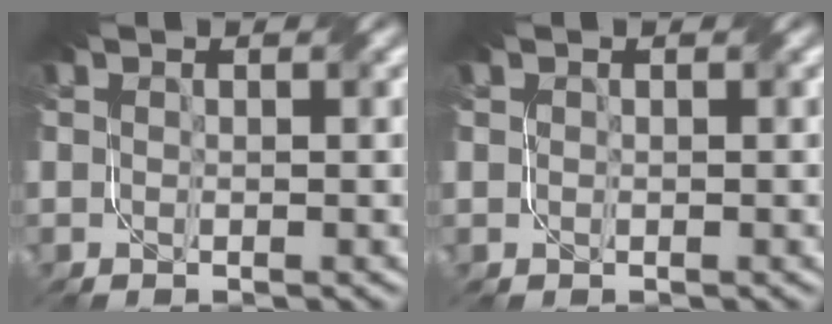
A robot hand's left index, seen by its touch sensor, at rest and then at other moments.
{"total": 0.0}